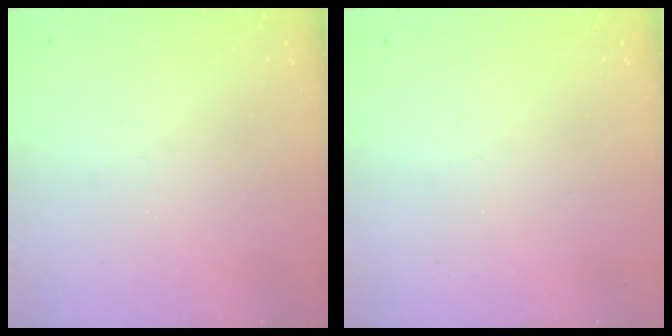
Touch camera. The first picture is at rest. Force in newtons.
{"total": 0.0}